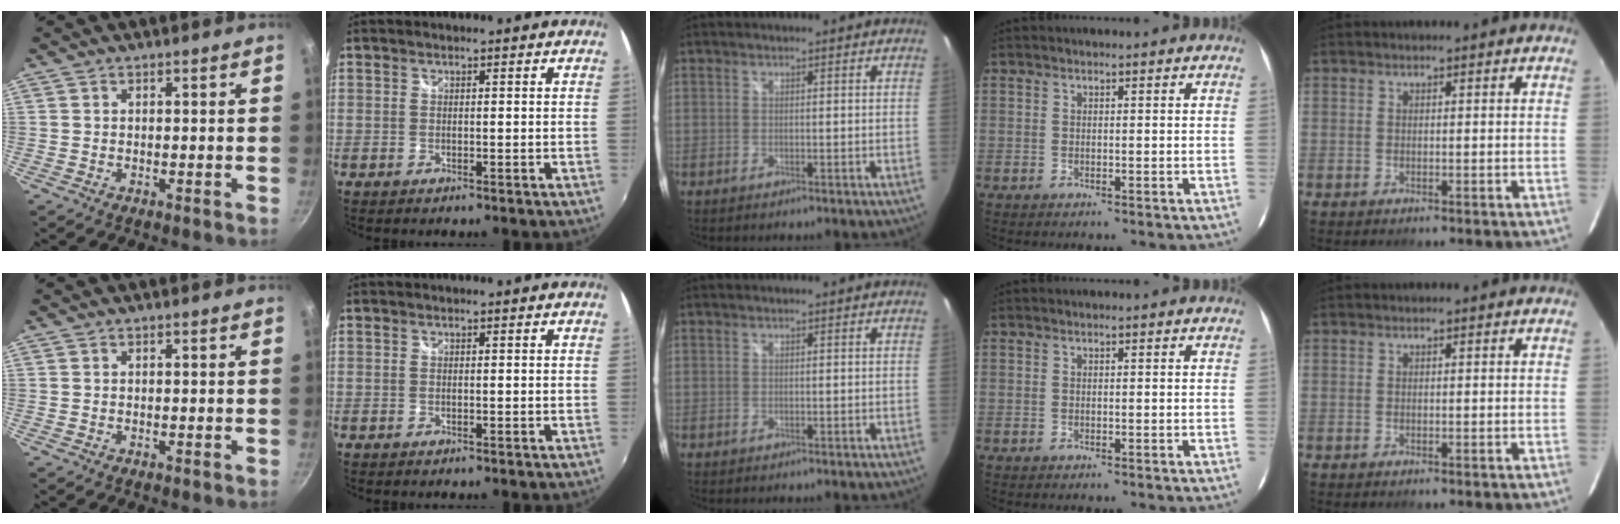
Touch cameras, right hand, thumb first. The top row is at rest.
{}